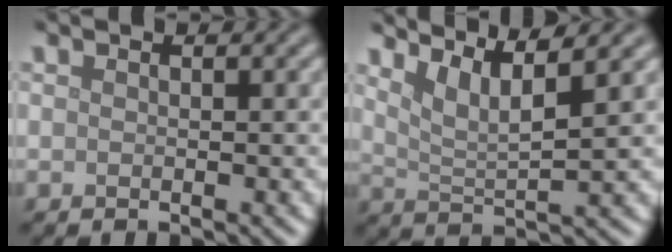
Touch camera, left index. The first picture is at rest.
{"total": 4.2, "force": [2.9, 0.8, 3.0], "torque": [-0.051, 0.004, 0.056]}